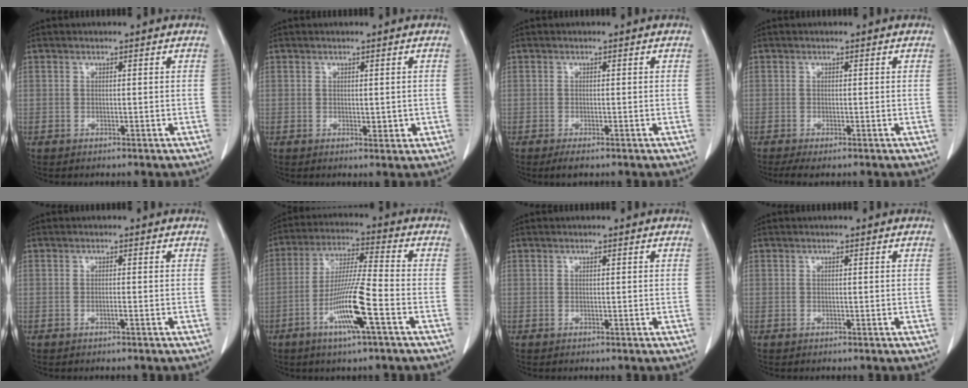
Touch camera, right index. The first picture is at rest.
{"total": 1.8, "force": [-0.1, 1.0, 1.6], "torque": [-0.021, -0.004, 0.006]}
{"total": 1.7, "force": [-1.2, 0.4, 1.2], "torque": [-0.024, -0.005, -0.018]}
{"total": 1.9, "force": [-1.3, 0.4, 1.3], "torque": [-0.026, -0.007, -0.024]}
{"total": 0.6, "force": [-0.3, -0.1, 0.5], "torque": [-0.009, 0.002, -0.006]}
{"total": 11.6, "force": [-4.7, -0.2, 10.6], "torque": [-0.208, -0.010, -0.090]}
{"total": 0.0}
{"total": 0.0}